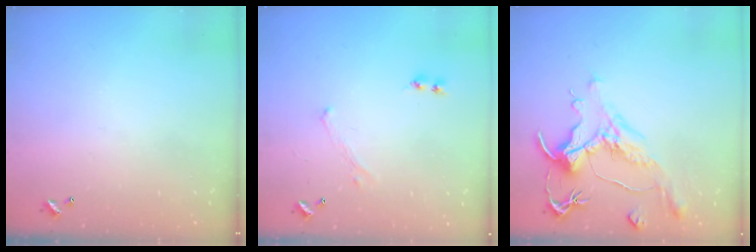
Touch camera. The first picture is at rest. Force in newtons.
{"total": 0.0}
{"total": 1.1, "press": 0.0, "slide": 1.1}